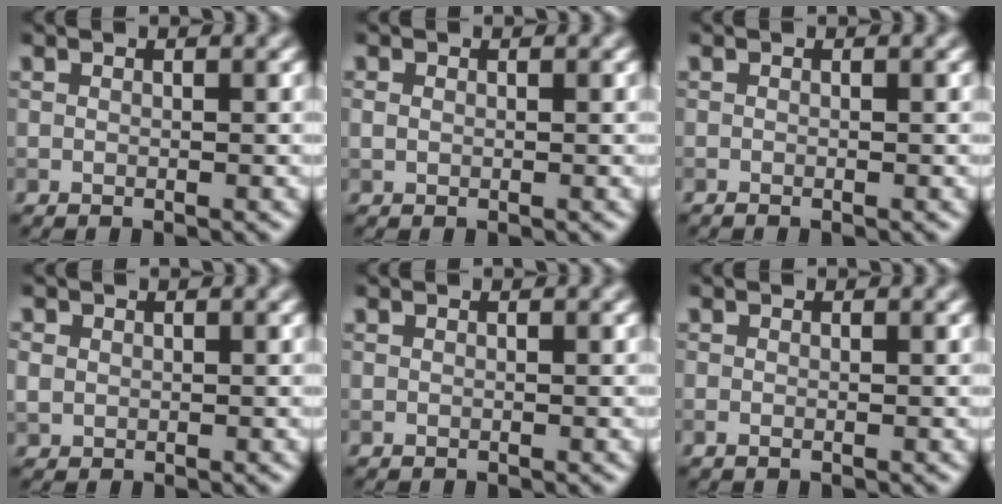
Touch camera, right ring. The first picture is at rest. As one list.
[{"total": 0.7, "force": [0.0, 0.6, 0.4], "torque": [-0.008, -0.001, 0.000]}, {"total": 0.0}, {"total": 1.4, "force": [0.2, 1.3, 0.4], "torque": [-0.006, -0.002, 0.005]}, {"total": 0.0}, {"total": 0.6, "force": [-0.3, 0.3, 0.4], "torque": [-0.010, -0.002, -0.004]}]